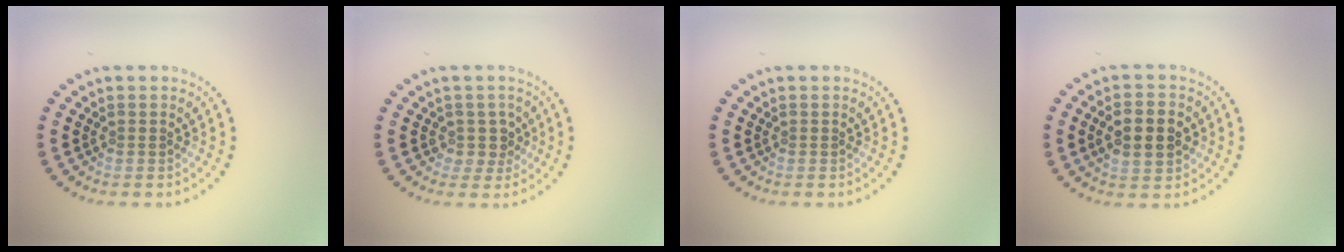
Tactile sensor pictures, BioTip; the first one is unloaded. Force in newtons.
{"total": 2.0, "press": 1.5, "slide": 1.3}
{"total": 0.0}
{"total": 4.6, "press": 4.6, "slide": 0.1}